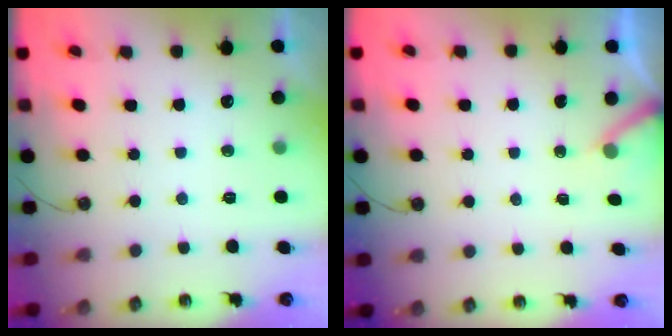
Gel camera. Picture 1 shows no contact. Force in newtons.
{"total": 3.5, "press": 3.5, "slide": 0.2}